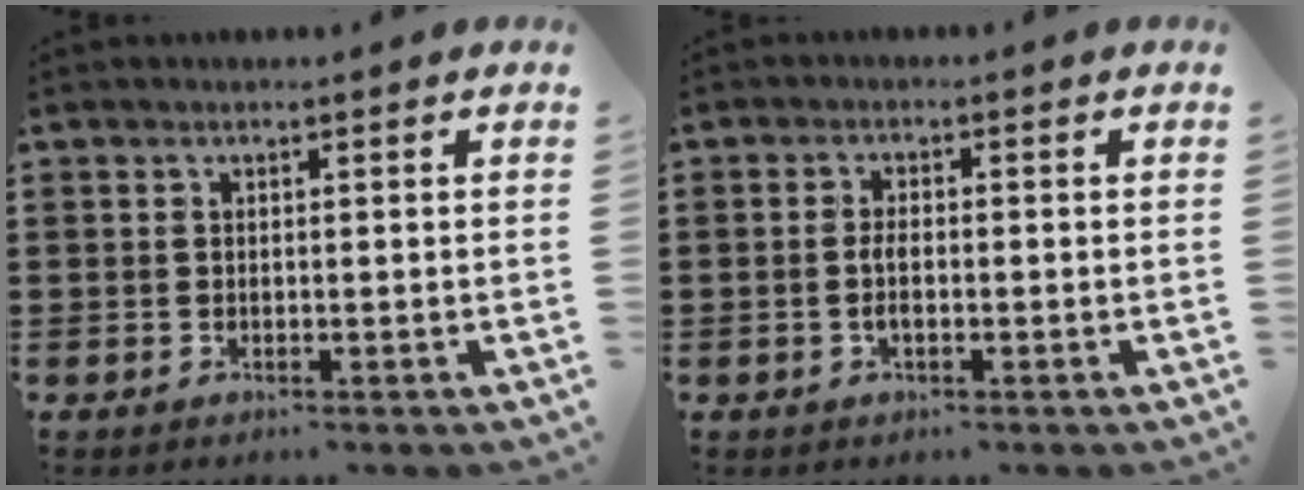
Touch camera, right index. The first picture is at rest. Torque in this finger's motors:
{"motor_torque": [1.14, 1.00, 0.13, 0.03]}